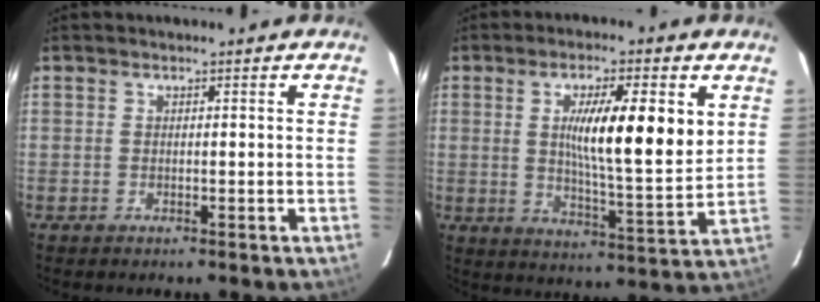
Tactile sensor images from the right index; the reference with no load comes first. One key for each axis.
{"total": 13.0, "fx": 3.4, "fy": 1.6, "fz": 12.4, "tx": -0.202, "ty": -0.006, "tz": 0.055}